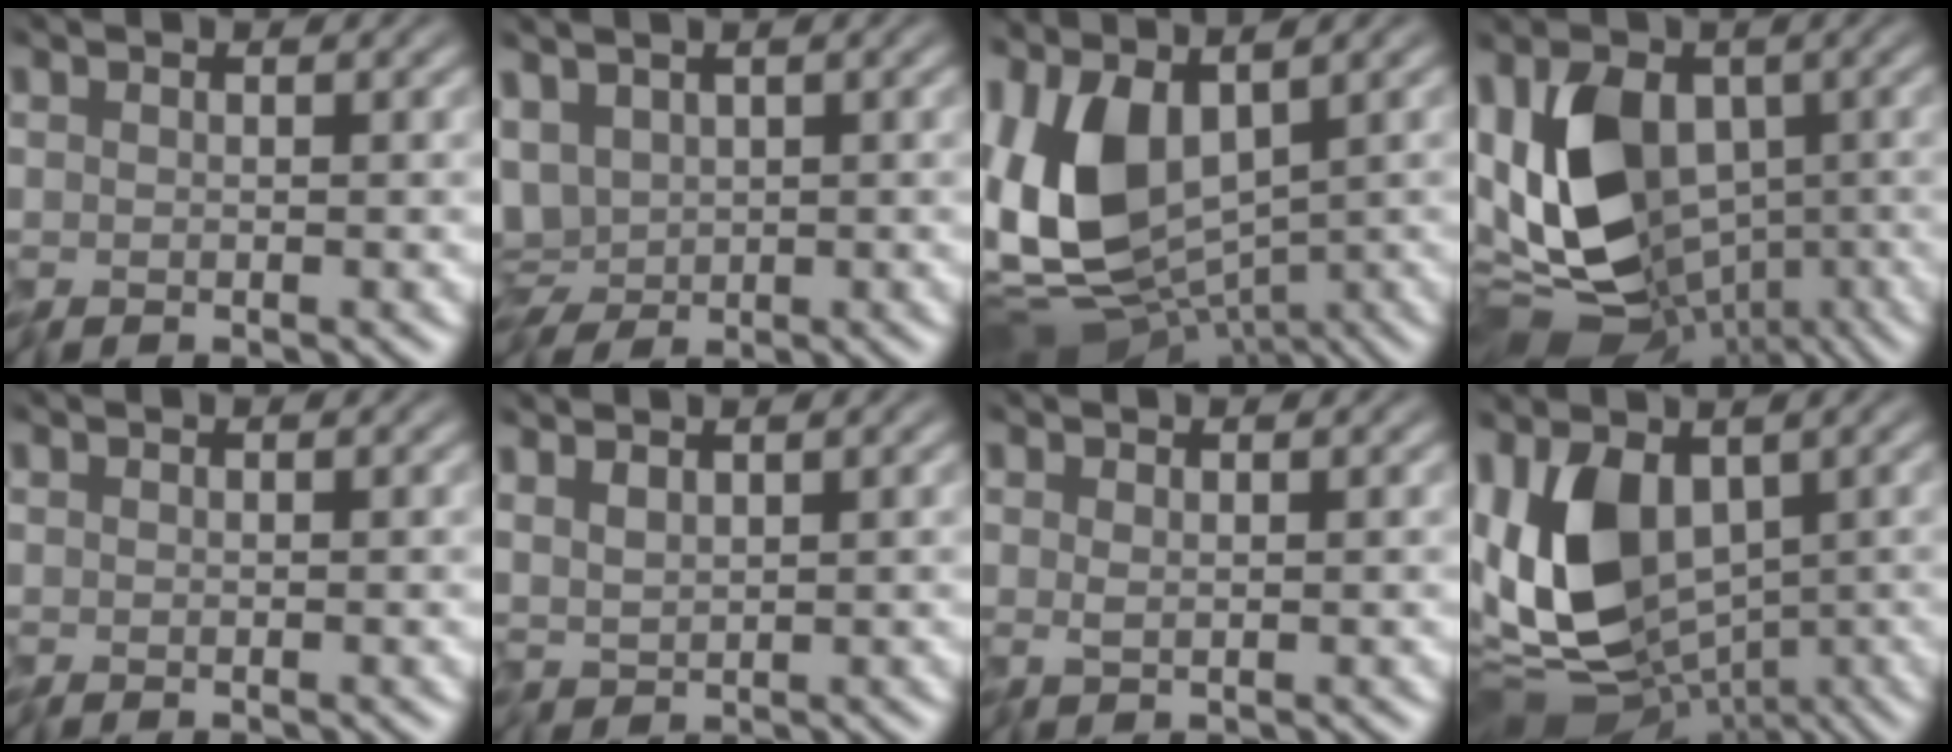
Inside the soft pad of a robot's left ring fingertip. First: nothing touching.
{"total": 5.1, "force": [0.0, 3.5, 3.7], "torque": [-0.077, -0.005, 0.000]}
{"total": 11.9, "force": [-0.4, 6.7, 9.9], "torque": [-0.221, -0.019, -0.005]}
{"total": 14.3, "force": [-1.1, 9.9, 10.3], "torque": [-0.188, -0.020, -0.007]}
{"total": 0.0}
{"total": 2.0, "force": [0.9, 0.8, 1.5], "torque": [-0.034, 0.003, 0.012]}
{"total": 0.5, "force": [0.3, 0.0, 0.4], "torque": [-0.010, -0.002, 0.008]}
{"total": 11.8, "force": [-0.4, 7.6, 8.9], "torque": [-0.188, -0.026, -0.014]}